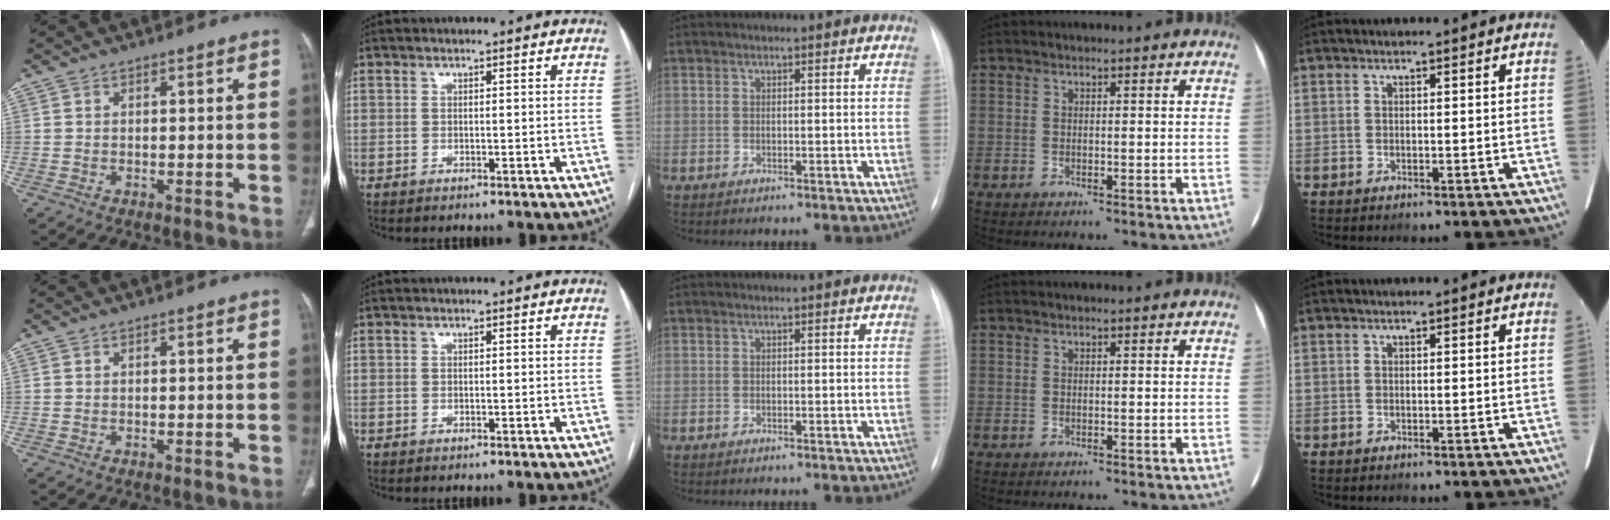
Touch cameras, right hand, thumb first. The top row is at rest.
{}